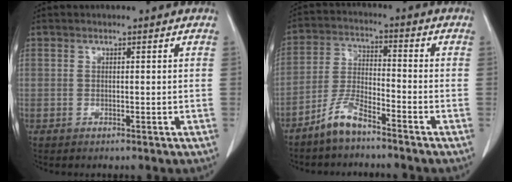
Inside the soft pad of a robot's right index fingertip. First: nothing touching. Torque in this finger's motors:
{"motor_torque": [0.51, -0.26, 0.29, 0.08]}